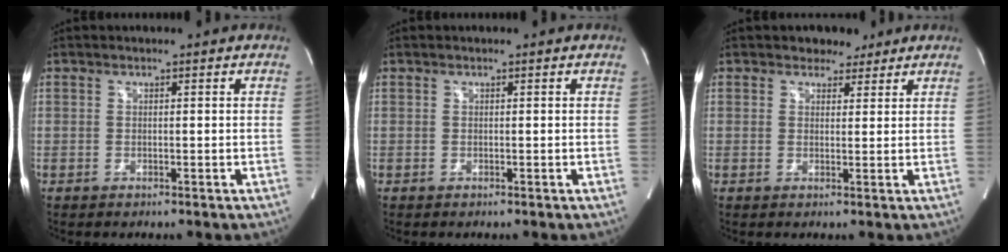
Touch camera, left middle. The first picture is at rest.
{"total": 0.0}
{"total": 3.2, "force": [2.5, 2.0, 0.6], "torque": [-0.006, 0.006, 0.034]}